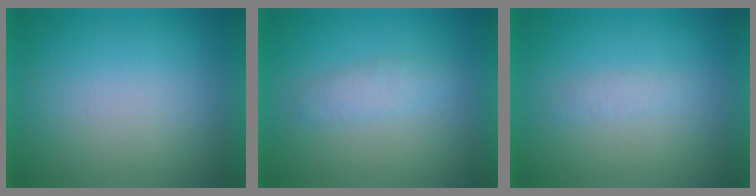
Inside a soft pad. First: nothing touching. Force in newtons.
{"total": 2.3}
{"total": 1.3}